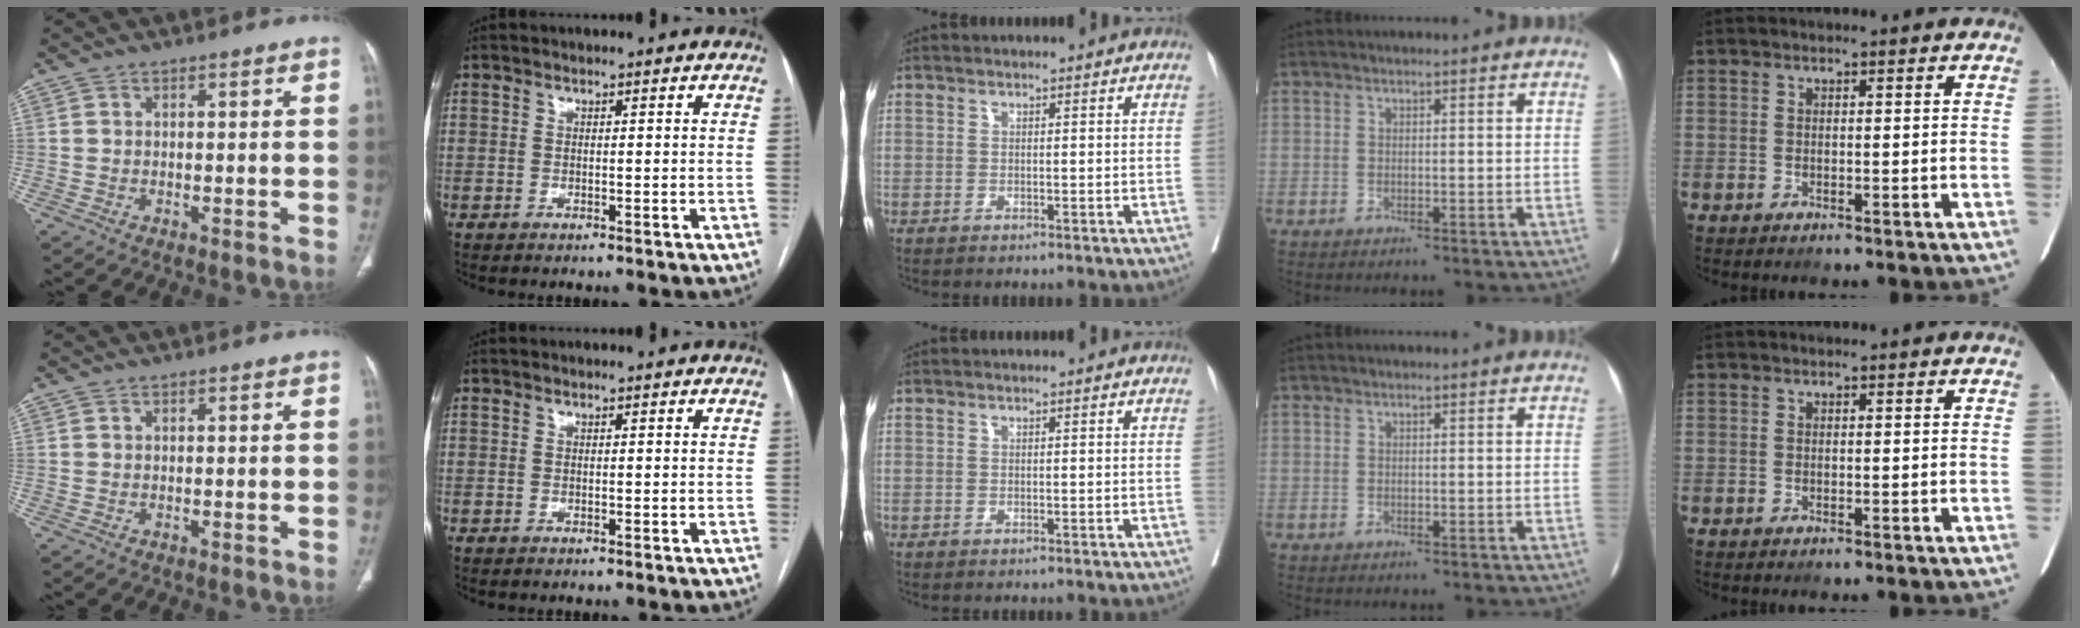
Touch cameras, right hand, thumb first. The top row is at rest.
{}